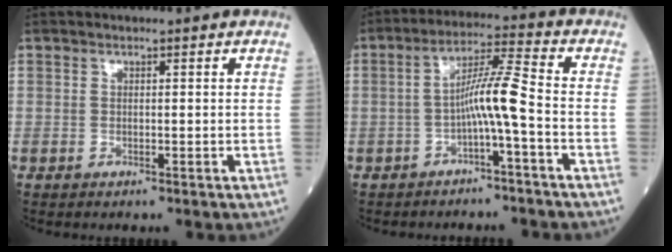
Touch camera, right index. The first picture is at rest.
{"total": 6.6, "force": [-2.1, -0.6, 6.3], "torque": [-0.112, 0.020, -0.039]}